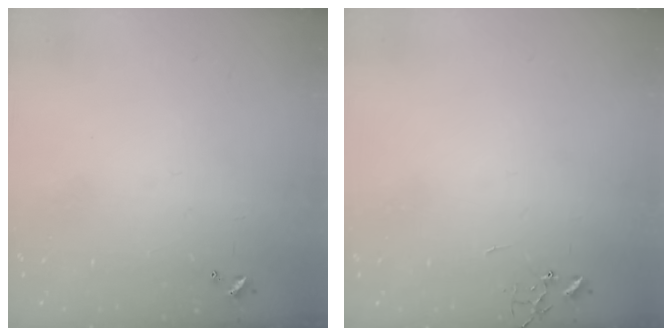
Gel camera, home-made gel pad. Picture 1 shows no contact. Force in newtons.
{"total": 0.0}